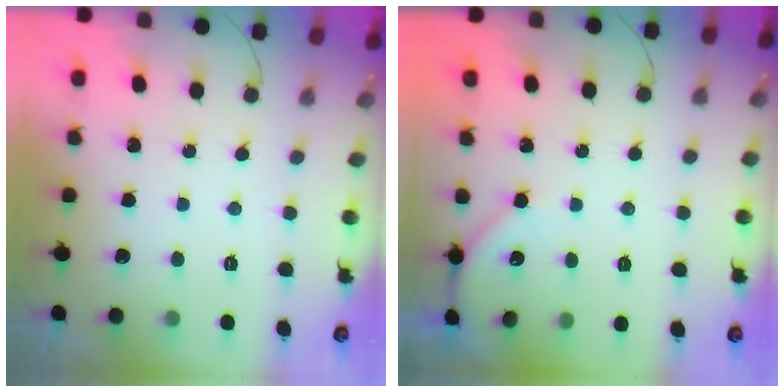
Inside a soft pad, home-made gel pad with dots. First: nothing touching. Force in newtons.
{"total": 4.1, "press": 4.1, "slide": 0.6}